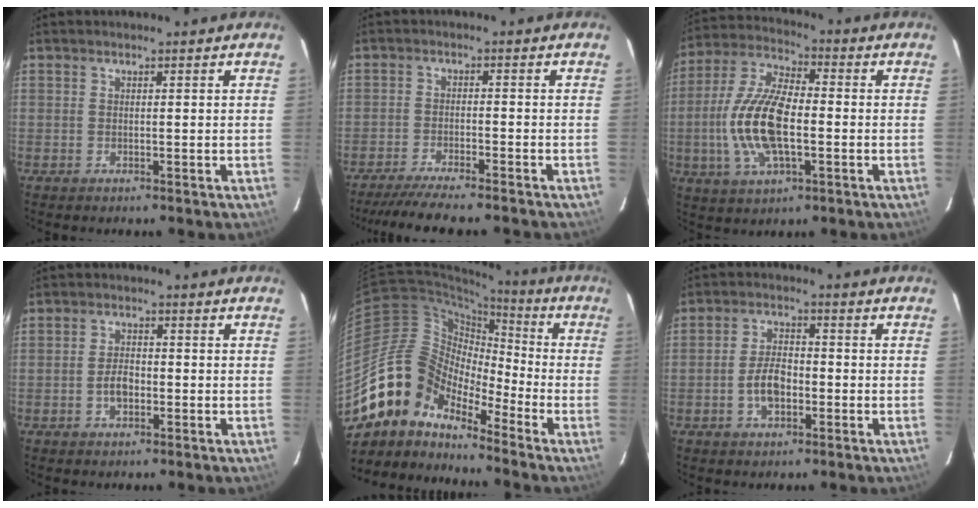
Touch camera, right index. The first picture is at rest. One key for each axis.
{"total": 9.8, "fx": -8.7, "fy": 0.4, "fz": 4.5, "tx": -0.101, "ty": -0.017, "tz": -0.139}
{"total": 14.9, "fx": -2.5, "fy": 6.2, "fz": 13.3, "tx": -0.281, "ty": 0.003, "tz": -0.049}
{"total": 3.2, "fx": -1.2, "fy": 2.0, "fz": 2.2, "tx": -0.043, "ty": 0.005, "tz": -0.020}
{"total": 13.5, "fx": -10.8, "fy": 6.6, "fz": 4.7, "tx": -0.080, "ty": 0.022, "tz": -0.222}
{"total": 5.6, "fx": -2.0, "fy": 3.1, "fz": 4.3, "tx": -0.086, "ty": 0.009, "tz": -0.032}